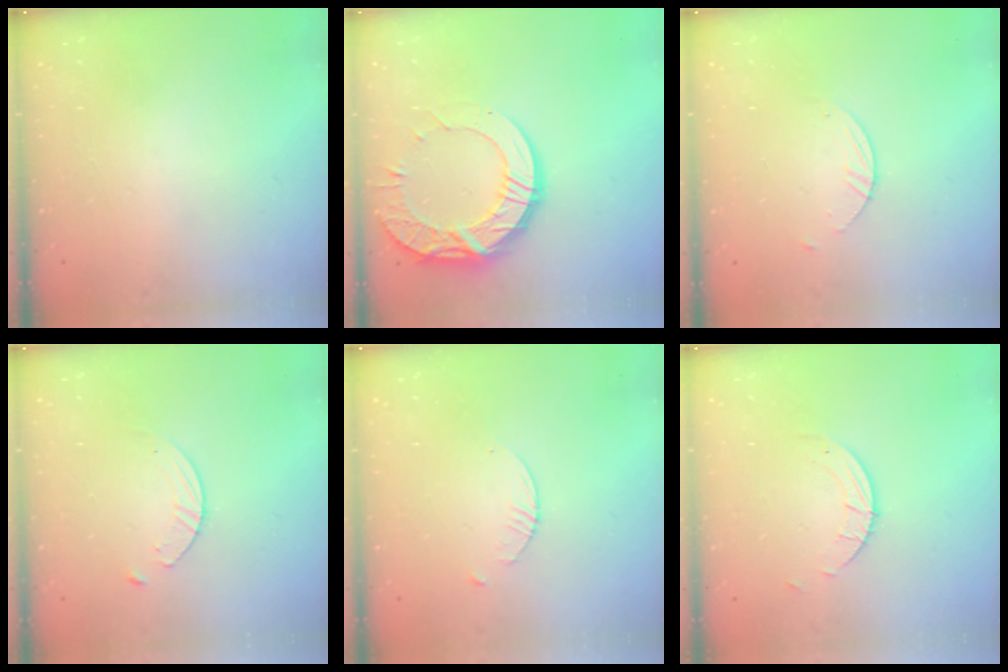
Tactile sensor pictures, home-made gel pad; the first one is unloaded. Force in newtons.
{"total": 15.6, "press": 15.6, "slide": 1.1}
{"total": 1.8, "press": 1.8, "slide": 0.1}
{"total": 4.3, "press": 4.3, "slide": 0.5}
{"total": 1.5, "press": 1.5, "slide": 0.2}
{"total": 1.9, "press": 1.9, "slide": 0.1}